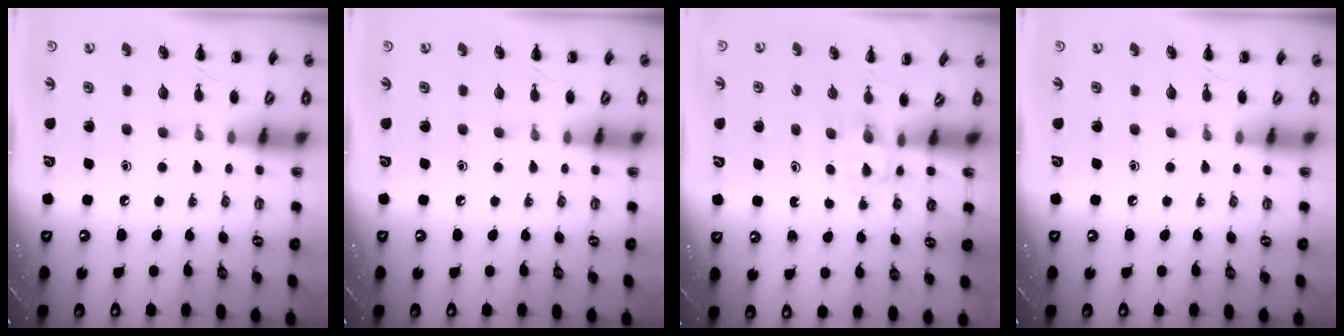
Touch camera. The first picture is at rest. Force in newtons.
{"total": 0.0}
{"total": 2.2, "press": 1.9, "slide": 1.1}
{"total": 0.0}